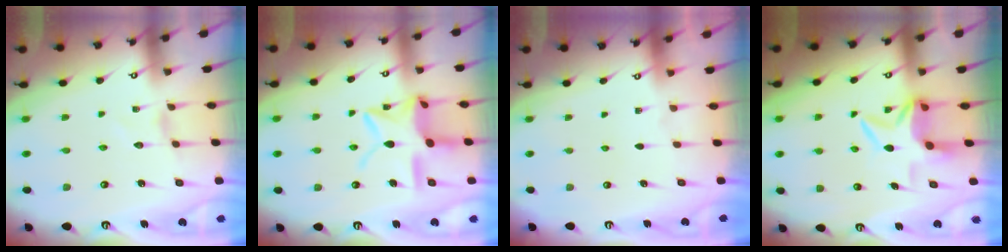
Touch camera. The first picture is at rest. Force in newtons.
{"total": 14.8, "press": 14.7, "slide": 1.2}
{"total": 0.0}
{"total": 6.1, "press": 6.0, "slide": 1.3}